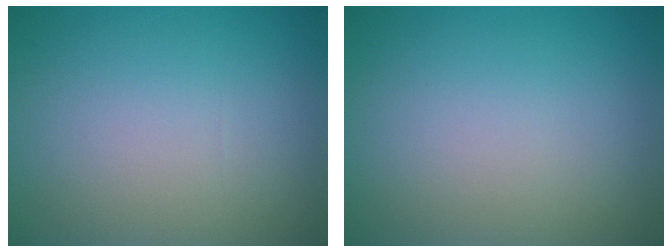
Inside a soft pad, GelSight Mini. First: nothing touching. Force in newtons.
{"total": 0.0}